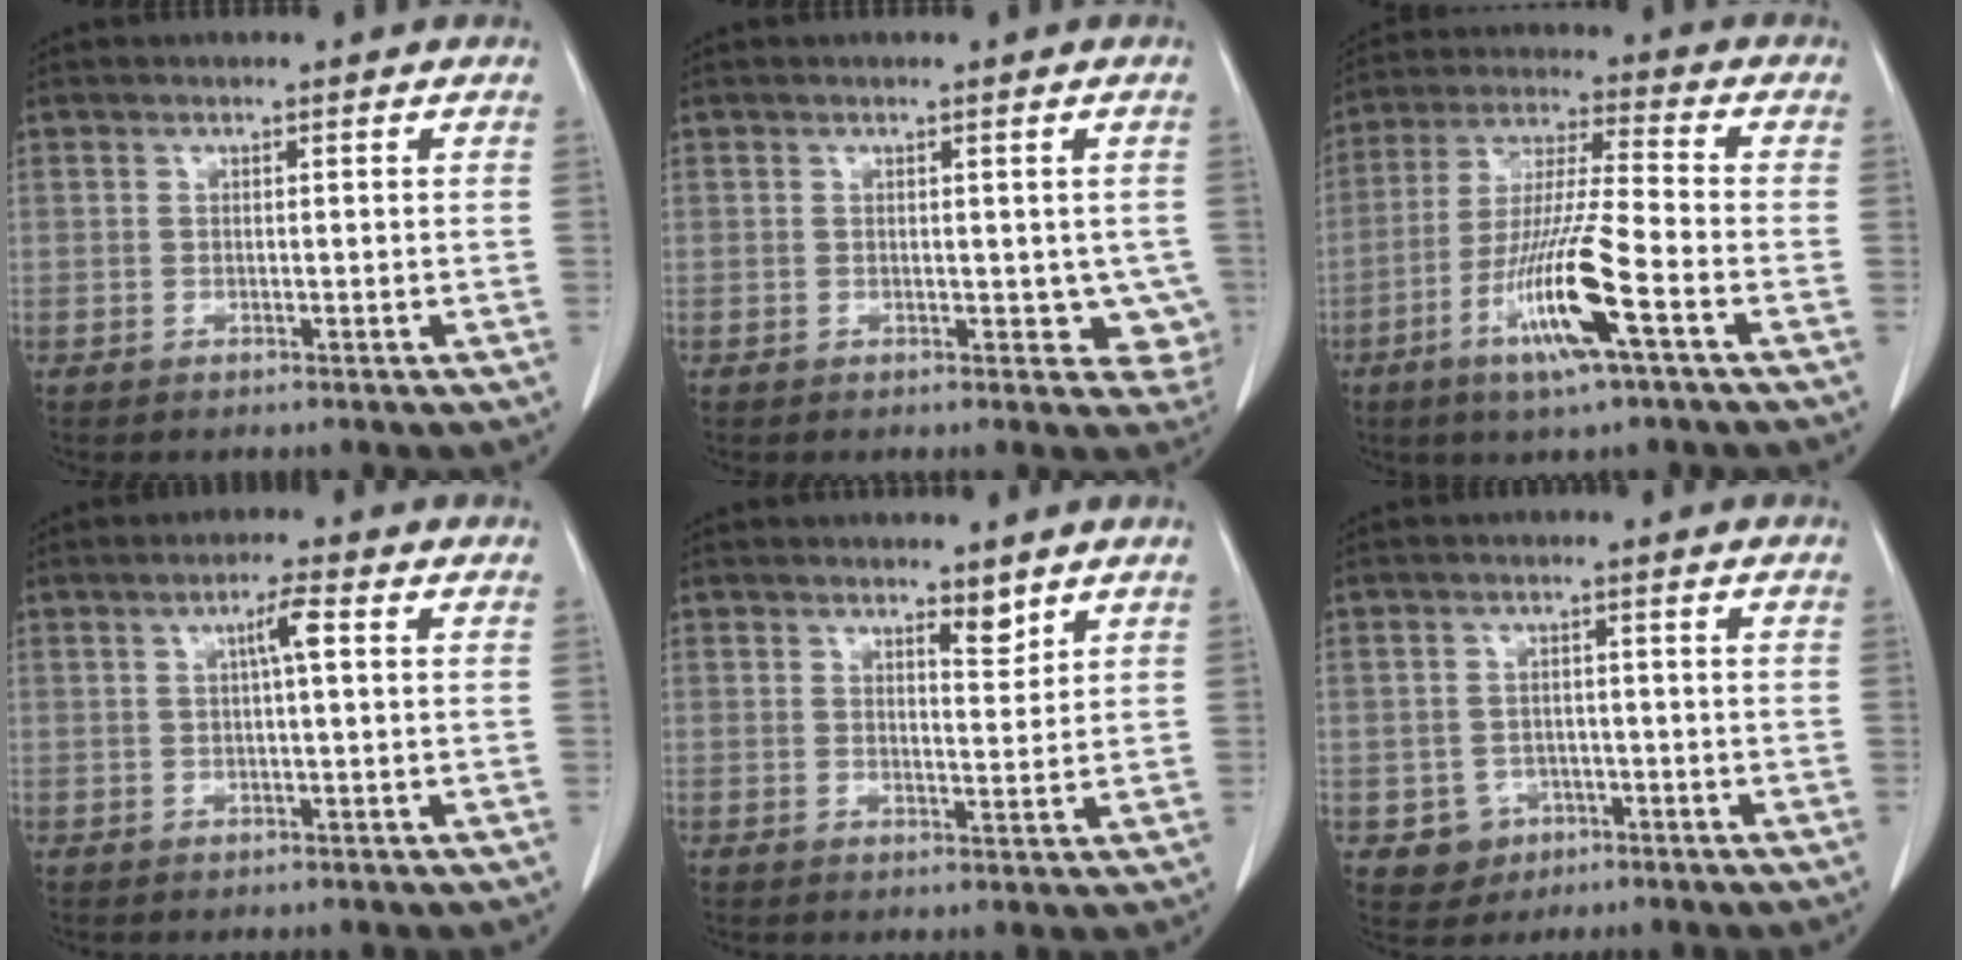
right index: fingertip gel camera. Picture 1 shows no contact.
{"total": 4.0, "force": [0.0, 2.8, 2.8], "torque": [-0.008, -0.001, 0.002]}
{"total": 13.8, "force": [-5.9, 0.1, 12.5], "torque": [-0.250, -0.017, -0.109]}
{"total": 3.3, "force": [0.8, -0.2, 3.2], "torque": [-0.057, 0.004, 0.012]}
{"total": 2.6, "force": [2.1, 0.7, 1.5], "torque": [-0.026, -0.010, 0.036]}
{"total": 4.3, "force": [-1.7, 4.0, 0.4], "torque": [0.000, 0.012, -0.018]}